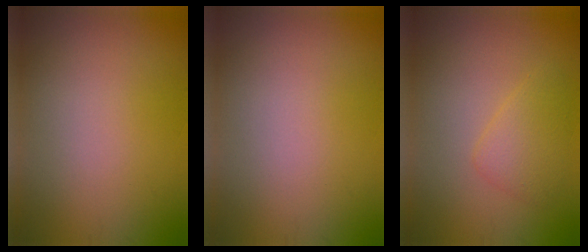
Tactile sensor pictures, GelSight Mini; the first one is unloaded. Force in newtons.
{"total": 0.0}
{"total": 2.4, "press": 2.4, "slide": 0.1}